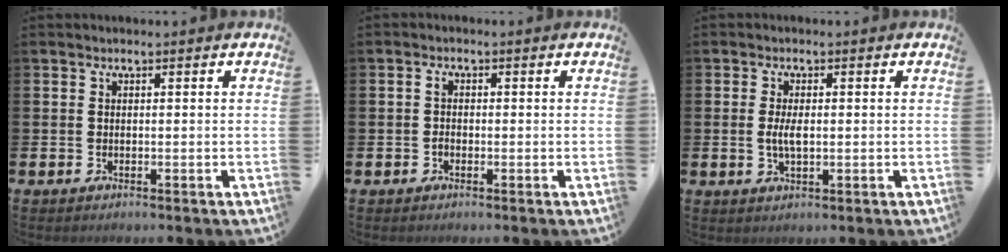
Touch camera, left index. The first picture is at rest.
{"total": 1.3, "force": [-0.2, 1.0, 0.8], "torque": [-0.001, 0.000, -0.008]}
{"total": 3.0, "force": [-0.1, 1.3, 2.7], "torque": [-0.052, 0.004, -0.005]}